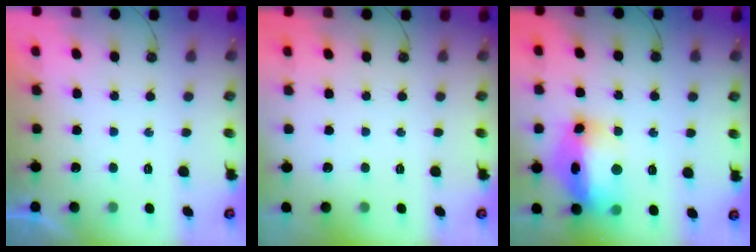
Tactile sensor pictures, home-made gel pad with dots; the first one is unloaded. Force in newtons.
{"total": 0.0}
{"total": 16.8, "press": 16.7, "slide": 1.8}